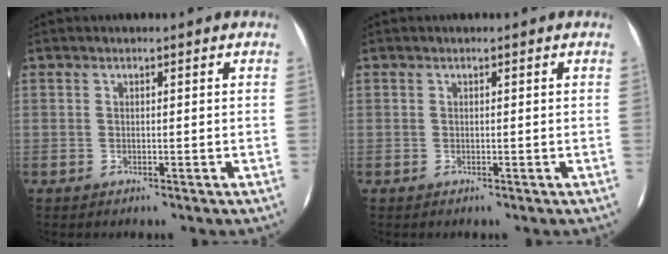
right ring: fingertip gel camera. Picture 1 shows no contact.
{"total": 0.0}